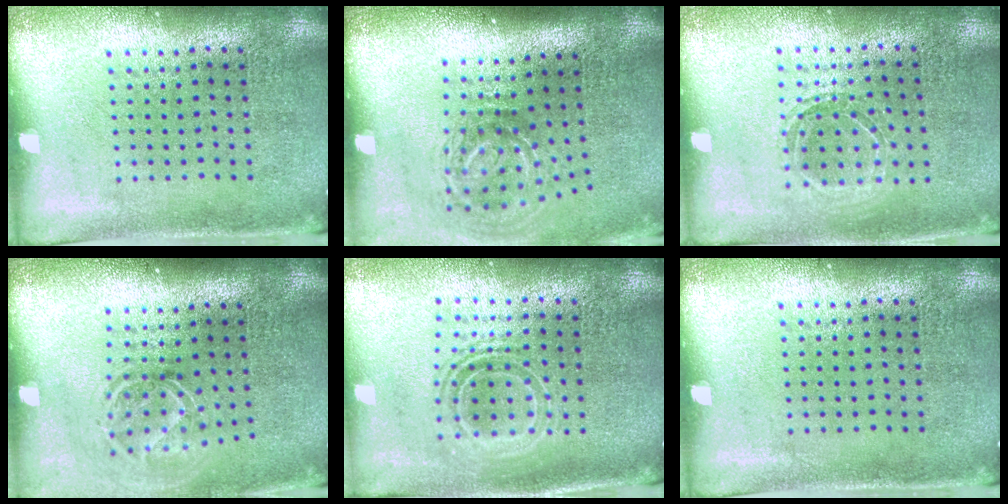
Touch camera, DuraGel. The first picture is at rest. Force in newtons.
{"total": 2.0, "press": 1.3, "slide": 1.6}
{"total": 1.2, "press": 1.1, "slide": 0.4}
{"total": 1.7, "press": 1.3, "slide": 1.2}
{"total": 1.6, "press": 1.3, "slide": 0.9}
{"total": 0.0}